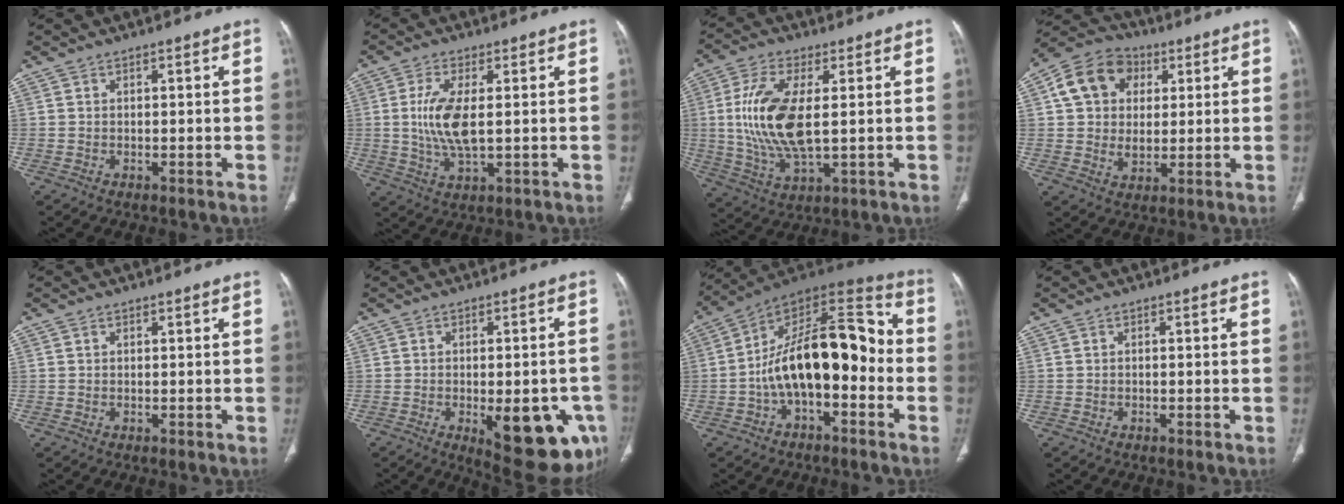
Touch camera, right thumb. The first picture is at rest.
{"total": 8.9, "force": [0.6, 3.4, 8.2], "torque": [-0.182, -0.011, 0.016]}
{"total": 14.7, "force": [1.2, 6.2, 13.3], "torque": [-0.281, -0.010, 0.030]}
{"total": 13.7, "force": [3.9, 10.6, 7.7], "torque": [-0.110, 0.002, 0.059]}
{"total": 0.0}
{"total": 16.5, "force": [-5.6, 6.5, 14.1], "torque": [-0.126, 0.005, -0.051]}
{"total": 20.4, "force": [-3.2, 10.3, 17.4], "torque": [-0.257, 0.069, -0.058]}
{"total": 0.0}